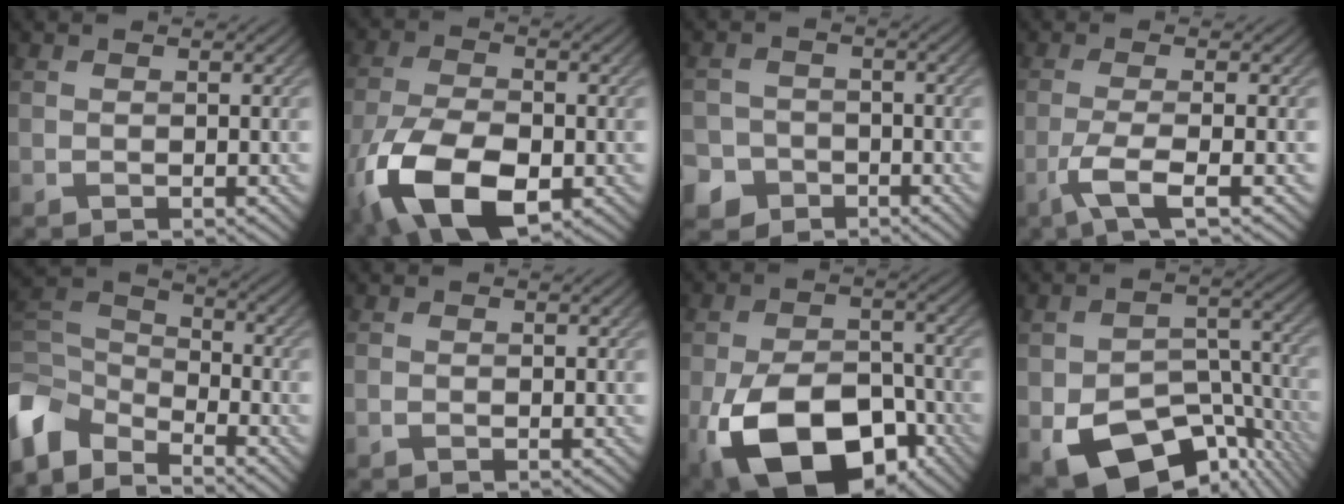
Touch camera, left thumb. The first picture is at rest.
{"total": 13.5, "force": [-5.5, 7.2, 10.1], "torque": [-0.239, -0.046, -0.095]}
{"total": 5.7, "force": [-3.3, 4.6, 1.0], "torque": [-0.021, -0.012, -0.075]}
{"total": 4.6, "force": [-2.0, 0.8, 4.0], "torque": [-0.075, 0.003, -0.054]}
{"total": 7.9, "force": [-5.7, 4.0, 3.6], "torque": [-0.086, -0.004, -0.129]}
{"total": 0.0}
{"total": 15.4, "force": [-6.6, 9.1, 10.5], "torque": [-0.207, -0.037, -0.113]}
{"total": 12.8, "force": [-6.8, 7.6, 7.8], "torque": [-0.132, -0.038, -0.104]}